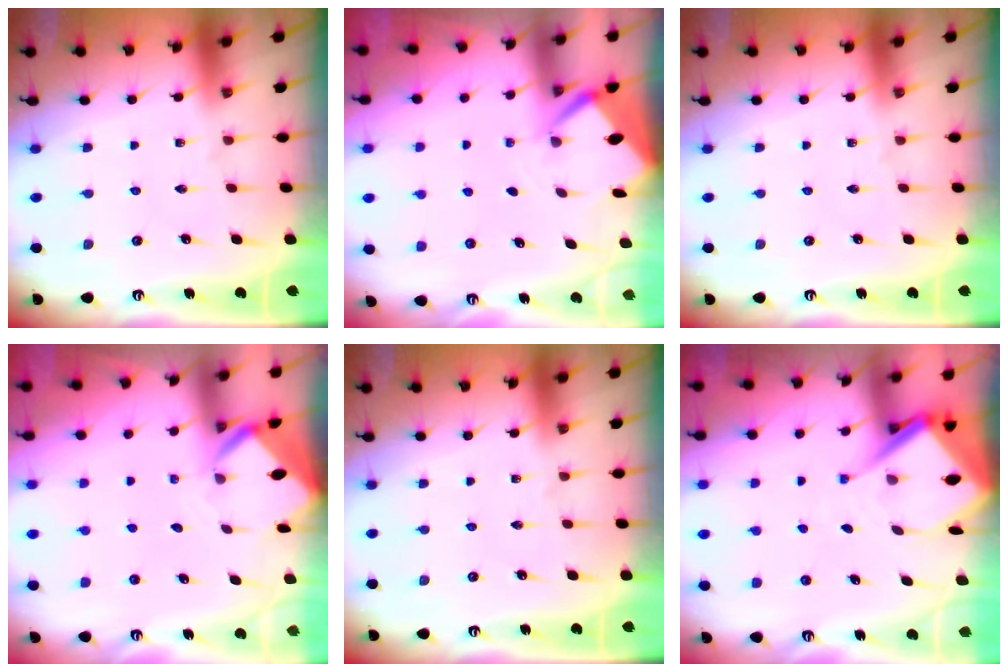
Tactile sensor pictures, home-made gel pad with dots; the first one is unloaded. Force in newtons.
{"total": 2.5, "press": 2.5, "slide": 0.3}
{"total": 0.0}
{"total": 3.2, "press": 3.2, "slide": 0.2}
{"total": 0.0}
{"total": 8.9, "press": 8.9, "slide": 0.7}